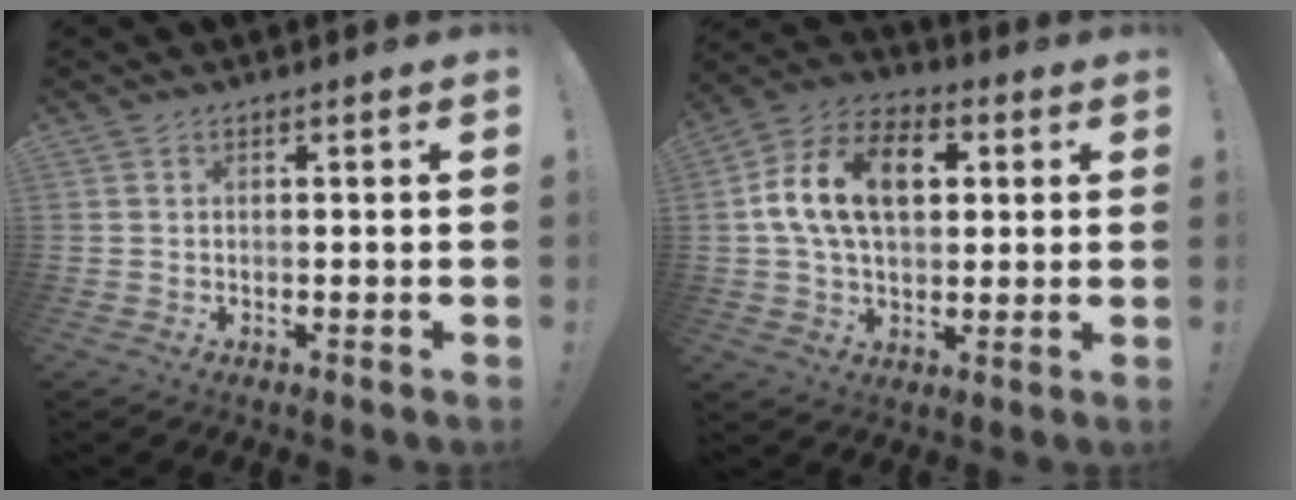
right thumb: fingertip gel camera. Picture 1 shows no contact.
{"total": 17.7, "force": [4.0, 11.5, 12.9], "torque": [-0.216, 0.006, 0.070]}